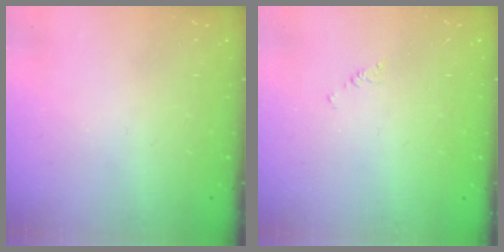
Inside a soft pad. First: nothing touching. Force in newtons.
{"total": 1.2, "press": 1.2, "slide": 0.2}